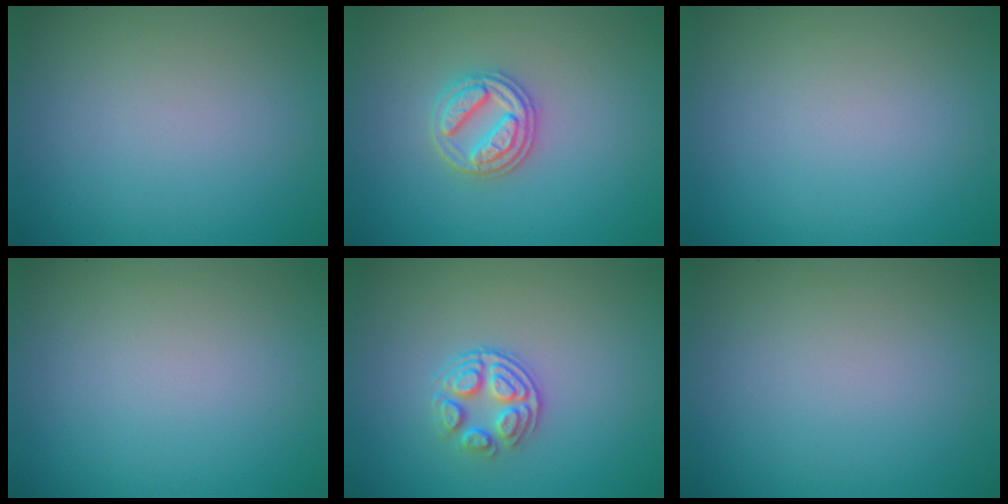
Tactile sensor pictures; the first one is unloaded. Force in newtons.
{"total": 3.3, "press": 3.0, "slide": 1.3}
{"total": 0.0}
{"total": 0.0}
{"total": 3.1, "press": 2.6, "slide": 1.8}
{"total": 0.0}